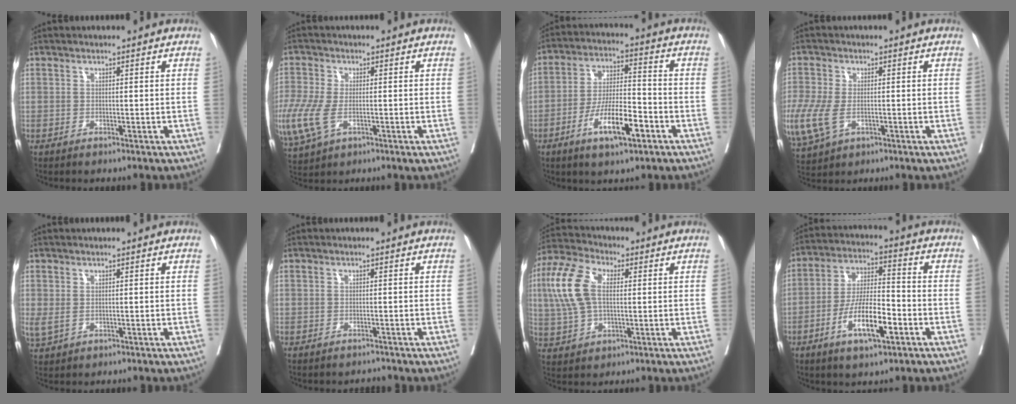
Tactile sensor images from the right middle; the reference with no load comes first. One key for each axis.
{"total": 12.4, "fx": -3.6, "fy": 6.7, "fz": 9.8, "tx": -0.264, "ty": -0.023, "tz": -0.060}
{"total": 10.3, "fx": -5.0, "fy": 2.3, "fz": 8.7, "tx": -0.162, "ty": -0.002, "tz": -0.088}
{"total": 13.3, "fx": -3.9, "fy": 8.6, "fz": 9.3, "tx": -0.268, "ty": -0.016, "tz": -0.062}
{"total": 2.3, "fx": 0.1, "fy": 1.5, "fz": 1.8, "tx": -0.050, "ty": -0.004, "tz": 0.010}
{"total": 0.8, "fx": -0.8, "fy": 0.1, "fz": -0.2, "tx": 0.001, "ty": -0.005, "tz": -0.013}
{"total": 10.5, "fx": 1.6, "fy": 5.2, "fz": 9.0, "tx": -0.222, "ty": 0.019, "tz": 0.031}
{"total": 10.7, "fx": -4.6, "fy": 2.7, "fz": 9.3, "tx": -0.177, "ty": -0.001, "tz": -0.083}